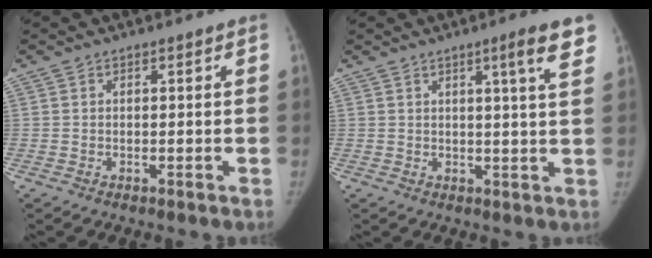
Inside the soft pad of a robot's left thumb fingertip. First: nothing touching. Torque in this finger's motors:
{"motor_torque": [-0.19, 0.25, 0.72, -0.23, 0.00]}